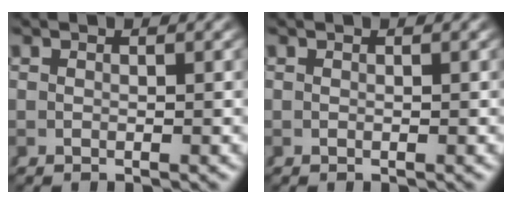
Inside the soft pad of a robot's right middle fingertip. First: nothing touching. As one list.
[{"total": 0.0}]